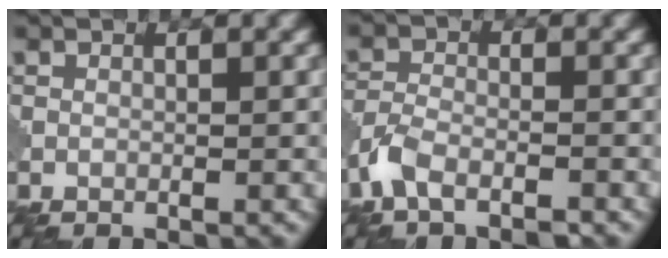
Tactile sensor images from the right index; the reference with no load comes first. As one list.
[{"total": 3.8, "force": [-2.7, 1.5, 2.2], "torque": [-0.049, -0.003, -0.067]}]